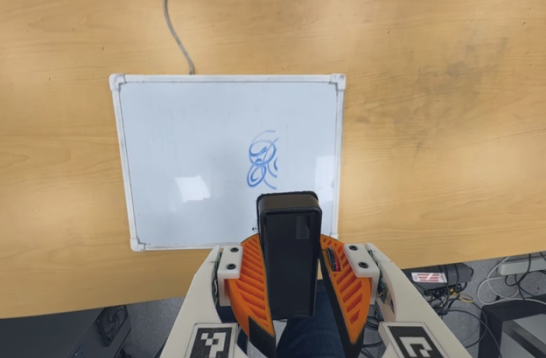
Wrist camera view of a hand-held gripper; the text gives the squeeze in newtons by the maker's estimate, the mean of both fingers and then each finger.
{"total": 9.0, "left": 9.4, "right": 8.7}